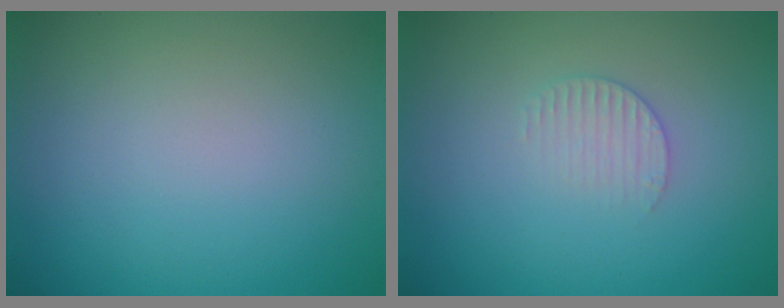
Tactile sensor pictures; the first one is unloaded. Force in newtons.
{"total": 1.5, "press": 1.5, "slide": 0.4}